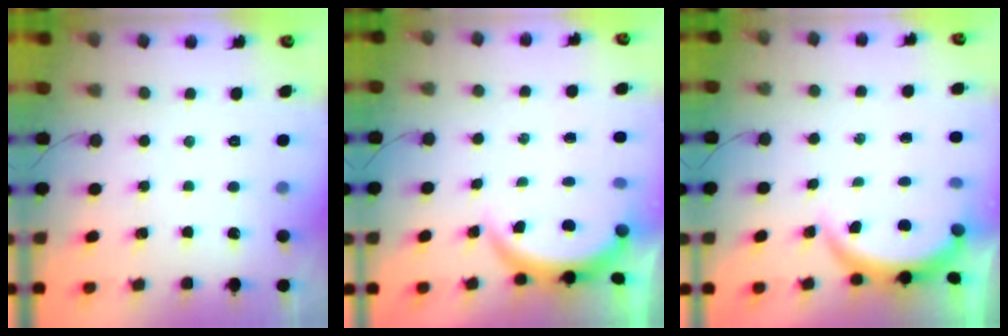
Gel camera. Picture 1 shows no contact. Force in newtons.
{"total": 3.9, "press": 3.9, "slide": 0.2}
{"total": 4.0, "press": 4.0, "slide": 0.2}